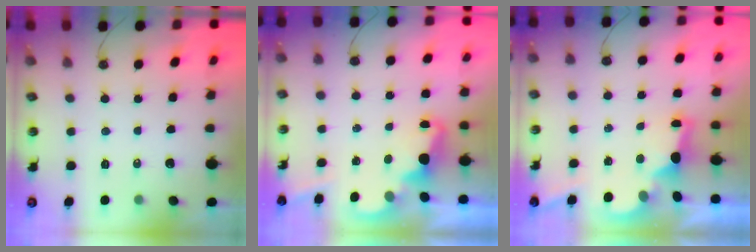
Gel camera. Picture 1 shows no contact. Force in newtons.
{"total": 2.3, "press": 2.3, "slide": 0.5}
{"total": 2.7, "press": 2.6, "slide": 0.7}